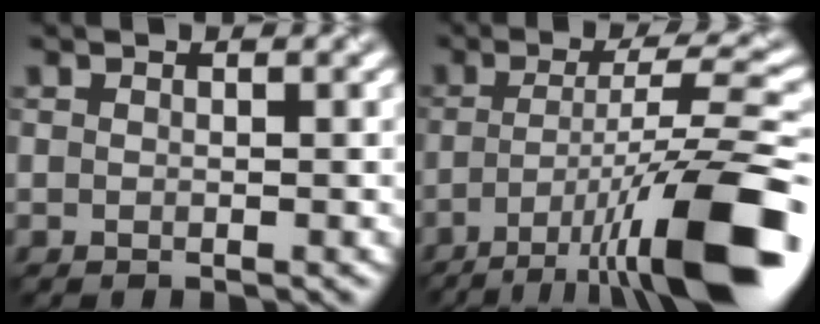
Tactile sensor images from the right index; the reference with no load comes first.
{"total": 12.5, "force": [-6.1, 2.4, 10.6], "torque": [-0.158, 0.007, -0.093]}